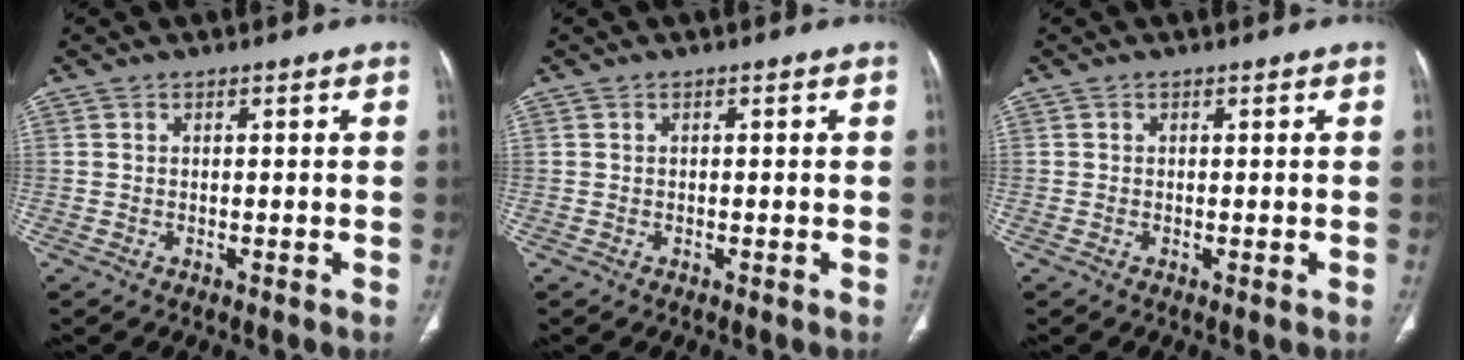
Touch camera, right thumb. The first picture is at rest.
{"total": 0.0}
{"total": 0.0}